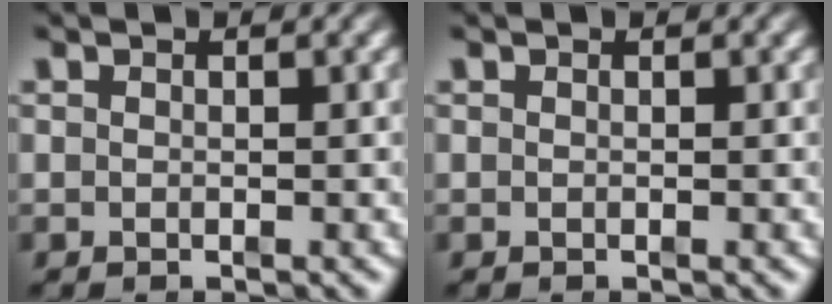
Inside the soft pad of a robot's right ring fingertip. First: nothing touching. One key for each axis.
{"total": 0.0}